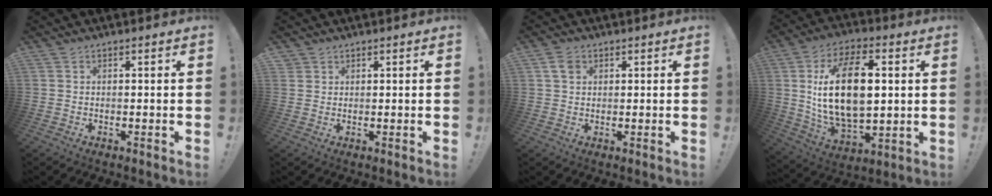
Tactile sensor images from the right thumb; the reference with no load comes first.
{"total": 1.7, "force": [1.3, 1.2, 0.1], "torque": [-0.001, -0.005, 0.024]}
{"total": 3.5, "force": [1.4, 2.6, 1.9], "torque": [-0.028, 0.003, 0.026]}
{"total": 22.1, "force": [3.3, 12.0, 18.3], "torque": [-0.325, -0.007, 0.053]}